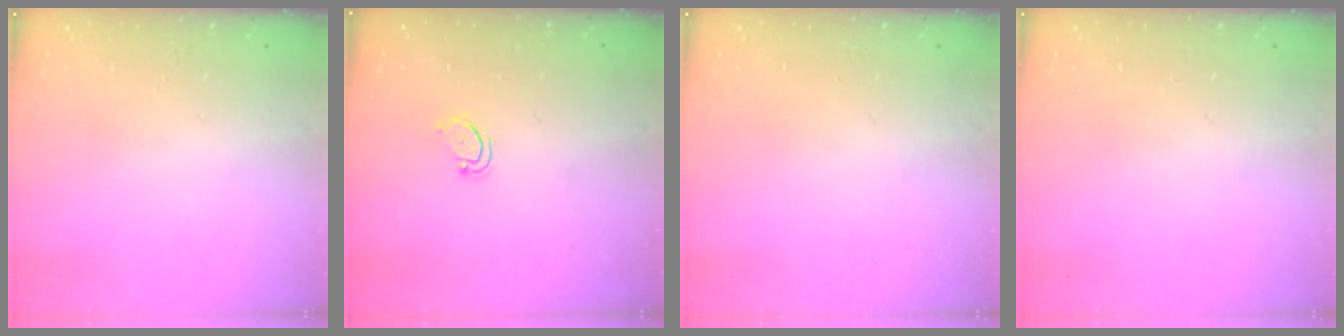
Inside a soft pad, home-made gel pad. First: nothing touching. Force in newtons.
{"total": 3.0, "press": 3.0, "slide": 0.2}
{"total": 0.0}
{"total": 0.0}